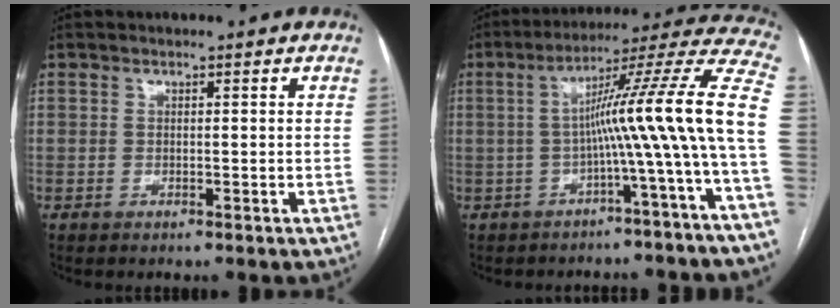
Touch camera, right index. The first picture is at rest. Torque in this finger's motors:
{"motor_torque": [1.36, -0.32, 0.72, 0.19]}